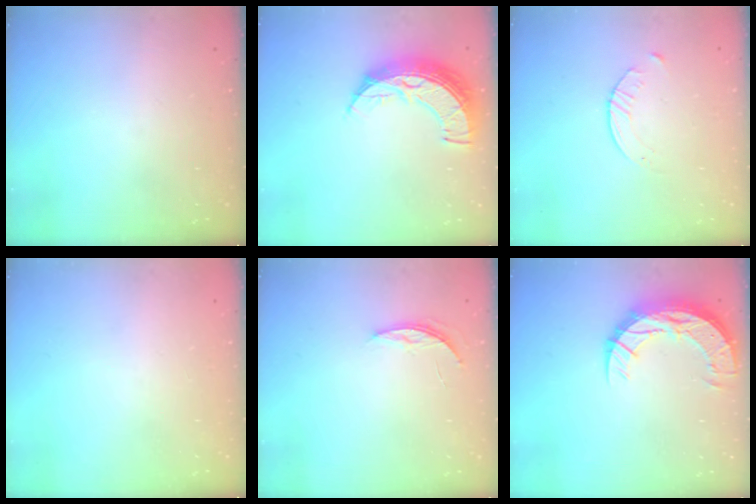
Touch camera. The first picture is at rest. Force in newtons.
{"total": 12.2, "press": 12.2, "slide": 0.9}
{"total": 3.1, "press": 3.0, "slide": 0.4}
{"total": 0.0}
{"total": 3.9, "press": 3.9, "slide": 0.4}
{"total": 13.2, "press": 13.2, "slide": 0.9}